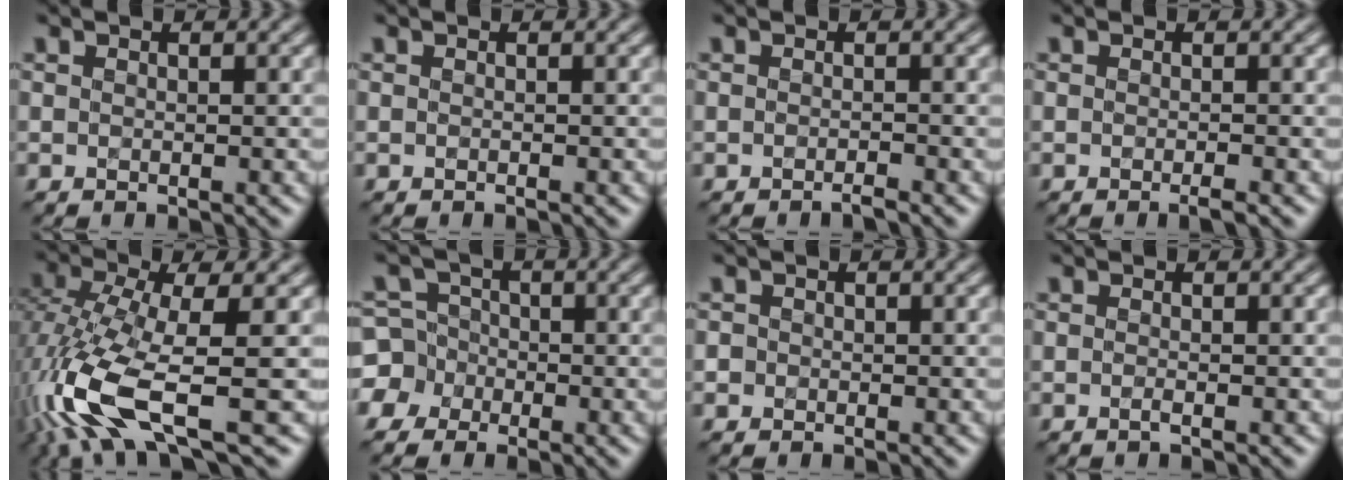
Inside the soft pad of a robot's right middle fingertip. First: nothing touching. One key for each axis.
{"total": 0.0}
{"total": 1.0, "fx": -0.8, "fy": -0.1, "fz": 0.5, "tx": -0.004, "ty": 0.004, "tz": -0.018}
{"total": 1.2, "fx": -0.7, "fy": 0.1, "fz": 1.0, "tx": -0.009, "ty": 0.004, "tz": -0.013}
{"total": 10.7, "fx": -3.6, "fy": 3.6, "fz": 9.5, "tx": -0.223, "ty": -0.006, "tz": -0.067}
{"total": 5.7, "fx": -2.4, "fy": 5.1, "fz": 0.9, "tx": -0.012, "ty": 0.015, "tz": -0.068}
{"total": 0.5, "fx": -0.2, "fy": 0.3, "fz": -0.3, "tx": 0.008, "ty": 0.005, "tz": -0.002}
{"total": 0.5, "fx": -0.3, "fy": 0.1, "fz": 0.4, "tx": -0.005, "ty": 0.003, "tz": -0.005}